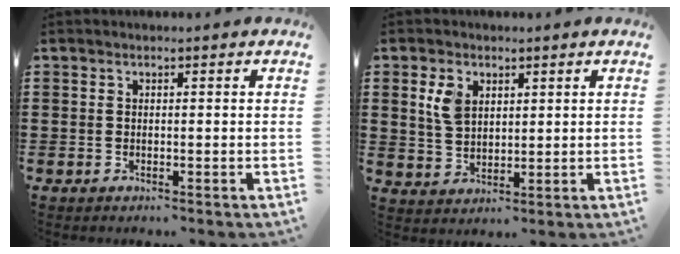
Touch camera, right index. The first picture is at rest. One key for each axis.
{"total": 4.7, "fx": 2.0, "fy": 3.1, "fz": 2.9, "tx": -0.069, "ty": 0.011, "tz": 0.037}